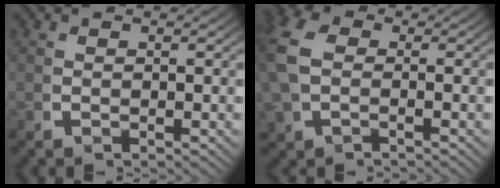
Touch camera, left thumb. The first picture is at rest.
{"total": 4.6, "force": [0.2, 3.3, 3.2], "torque": [-0.094, -0.004, 0.009]}